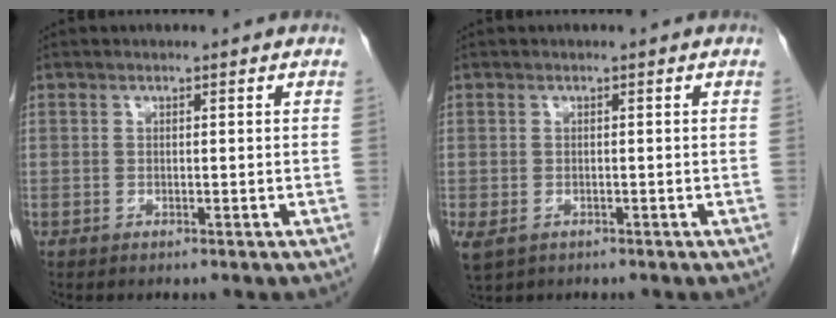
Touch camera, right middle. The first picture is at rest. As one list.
[{"total": 3.6, "force": [-2.0, 2.3, 1.9], "torque": [-0.039, -0.008, -0.026]}]